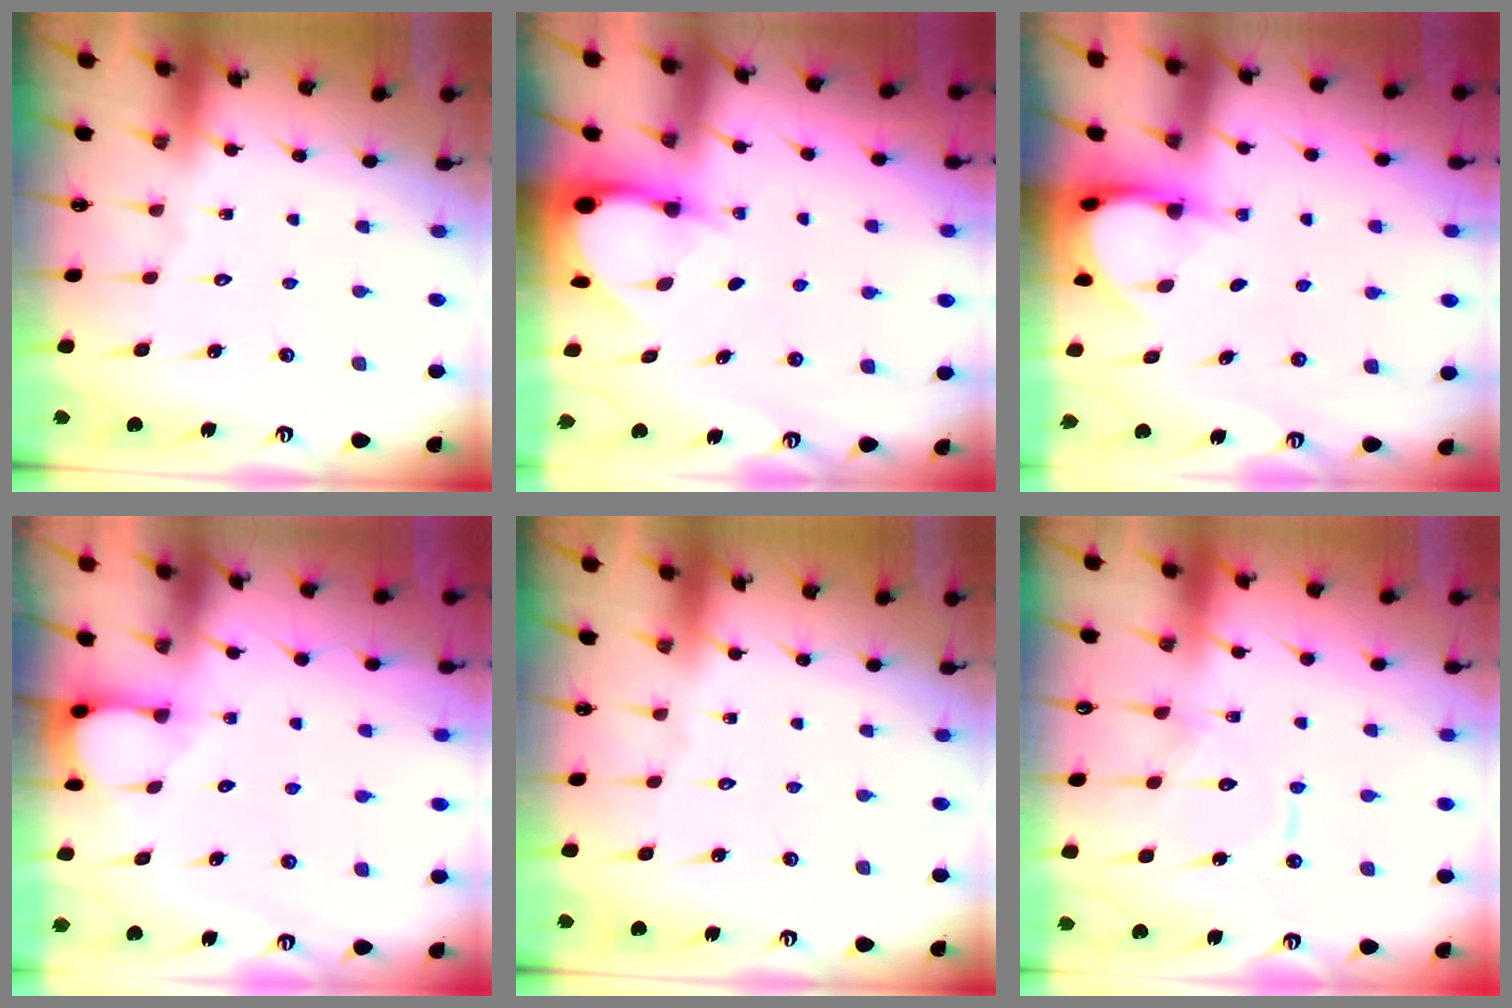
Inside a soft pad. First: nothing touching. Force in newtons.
{"total": 3.6, "press": 3.6, "slide": 0.3}
{"total": 3.6, "press": 3.6, "slide": 0.3}
{"total": 2.3, "press": 2.3, "slide": 0.3}
{"total": 0.0}
{"total": 10.6, "press": 10.6, "slide": 0.9}